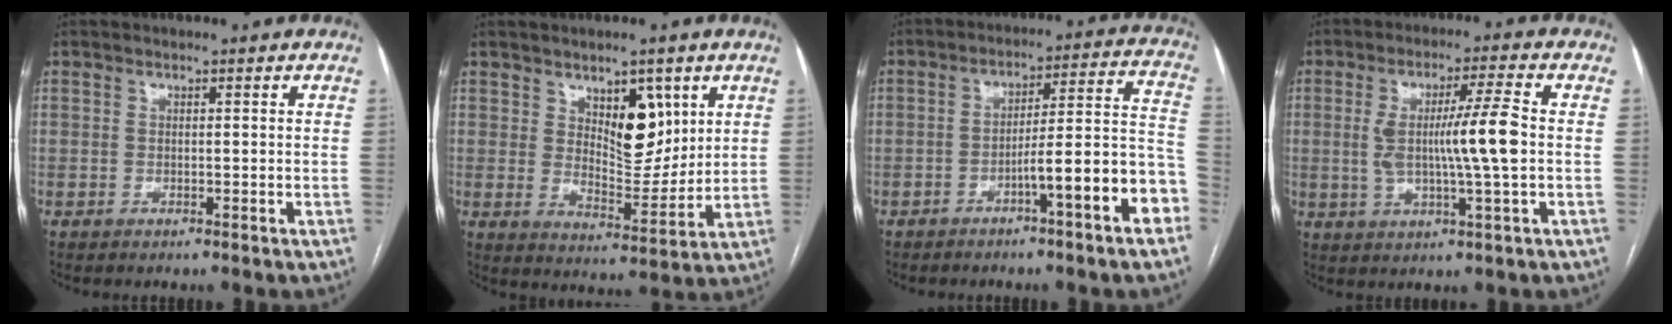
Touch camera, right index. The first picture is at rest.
{"total": 8.6, "force": [3.9, 4.0, 6.5], "torque": [-0.100, -0.003, 0.072]}
{"total": 12.2, "force": [-5.7, 0.2, 10.8], "torque": [-0.135, 0.030, -0.082]}
{"total": 9.4, "force": [0.1, -0.2, 9.4], "torque": [-0.171, 0.002, 0.002]}